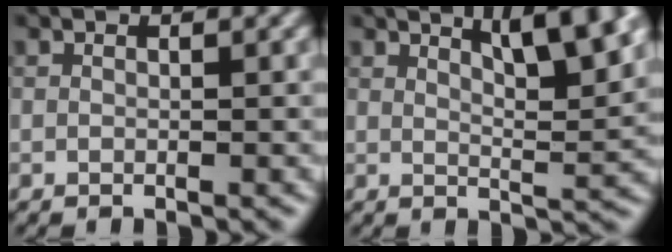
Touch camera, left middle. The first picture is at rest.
{"total": 6.1, "force": [3.6, 1.4, 4.7], "torque": [-0.056, 0.007, 0.054]}